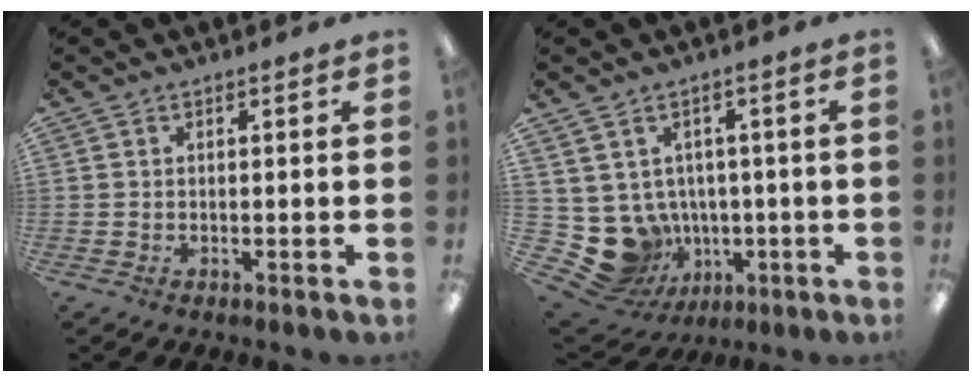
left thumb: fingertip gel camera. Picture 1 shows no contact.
{"total": 9.6, "force": [-1.1, 9.1, 2.6], "torque": [-0.088, -0.012, -0.004]}